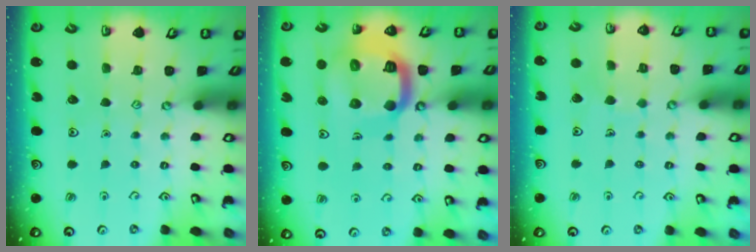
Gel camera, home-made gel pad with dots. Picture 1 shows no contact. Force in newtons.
{"total": 19.0, "press": 18.9, "slide": 2.2}
{"total": 2.7, "press": 2.7, "slide": 0.1}